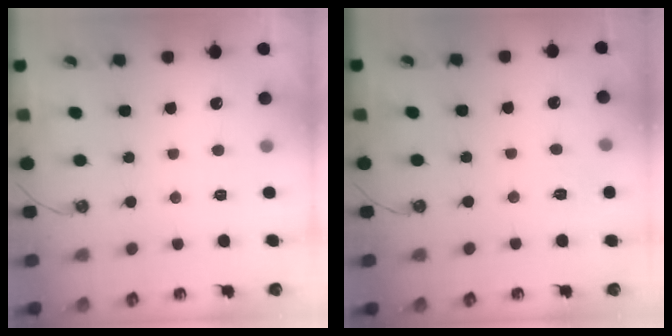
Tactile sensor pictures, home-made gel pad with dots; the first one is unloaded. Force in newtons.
{"total": 4.7, "press": 4.6, "slide": 0.7}